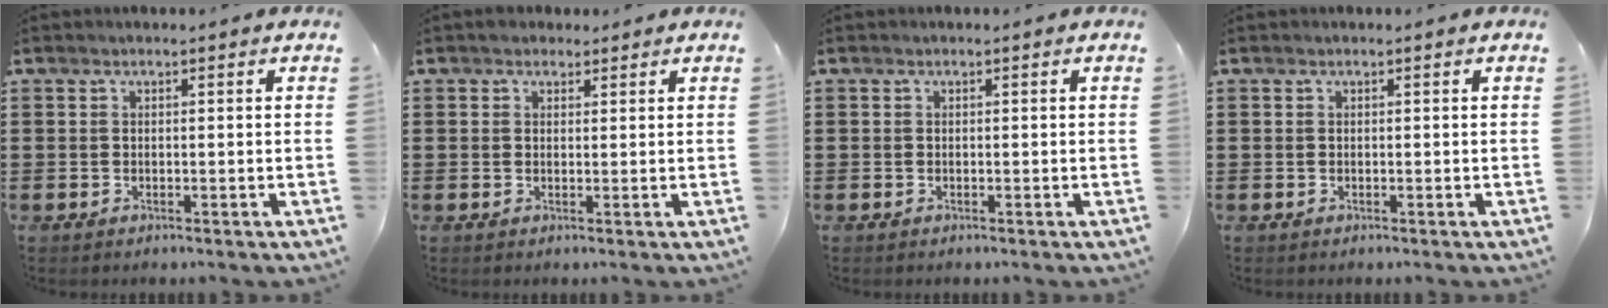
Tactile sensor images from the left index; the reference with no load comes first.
{"total": 1.6, "force": [1.3, 0.9, 0.1], "torque": [-0.005, 0.006, 0.026]}
{"total": 0.0}
{"total": 0.0}